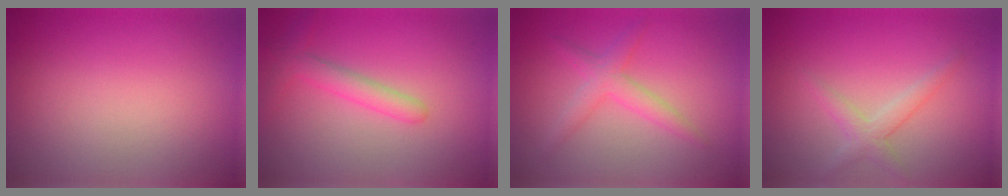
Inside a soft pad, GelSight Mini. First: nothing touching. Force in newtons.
{"total": 2.4, "press": 2.4, "slide": 0.1}
{"total": 2.5, "press": 2.5, "slide": 0.1}
{"total": 2.0, "press": 2.0, "slide": 0.1}